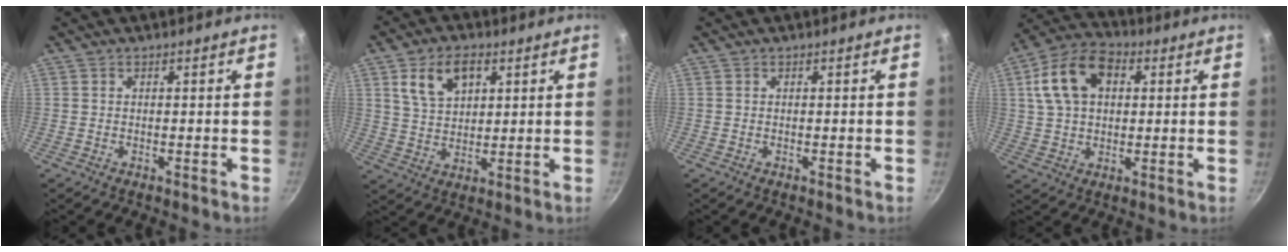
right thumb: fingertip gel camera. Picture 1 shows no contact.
{"total": 9.6, "force": [4.1, 5.9, 6.4], "torque": [-0.101, -0.008, 0.077]}
{"total": 0.0}
{"total": 13.5, "force": [3.6, 9.0, 9.4], "torque": [-0.157, 0.017, 0.052]}